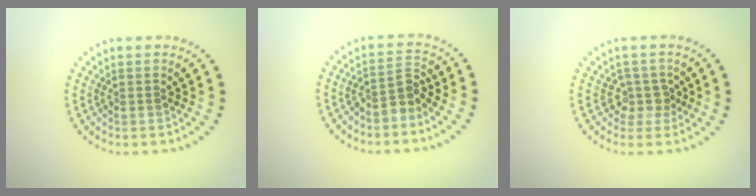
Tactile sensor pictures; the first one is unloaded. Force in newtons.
{"total": 2.4, "press": 1.8, "slide": 1.6}
{"total": 1.9, "press": 1.4, "slide": 1.3}